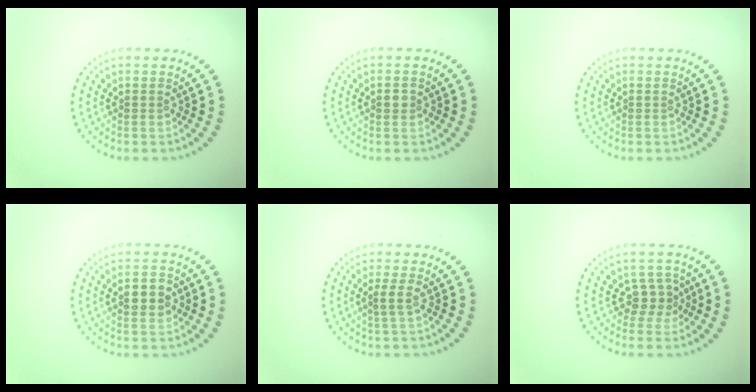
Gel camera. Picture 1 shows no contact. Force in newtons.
{"total": 0.8, "press": 0.7, "slide": 0.3}
{"total": 0.0}
{"total": 2.7, "press": 2.7, "slide": 0.2}
{"total": 1.3, "press": 1.0, "slide": 0.9}
{"total": 2.1, "press": 1.6, "slide": 1.4}